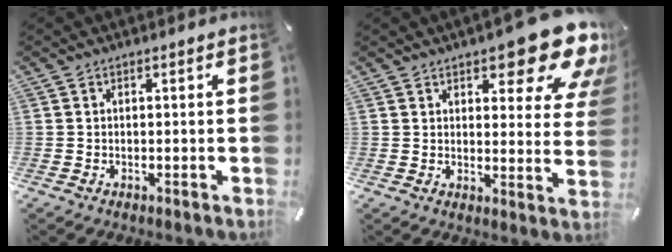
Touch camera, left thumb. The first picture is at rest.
{"total": 14.6, "force": [10.1, 5.5, 9.1], "torque": [-0.104, -0.079, 0.168]}